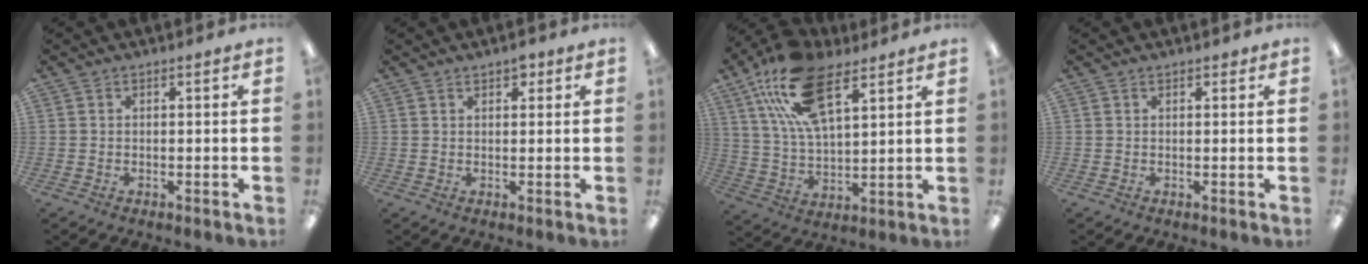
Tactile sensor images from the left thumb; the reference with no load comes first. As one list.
[{"total": 2.6, "force": [1.8, 1.2, 1.5], "torque": [-0.016, -0.004, 0.028]}, {"total": 19.1, "force": [11.0, 8.7, 12.9], "torque": [-0.254, -0.026, 0.196]}, {"total": 1.1, "force": [0.8, 0.5, 0.7], "torque": [-0.006, -0.002, 0.012]}]